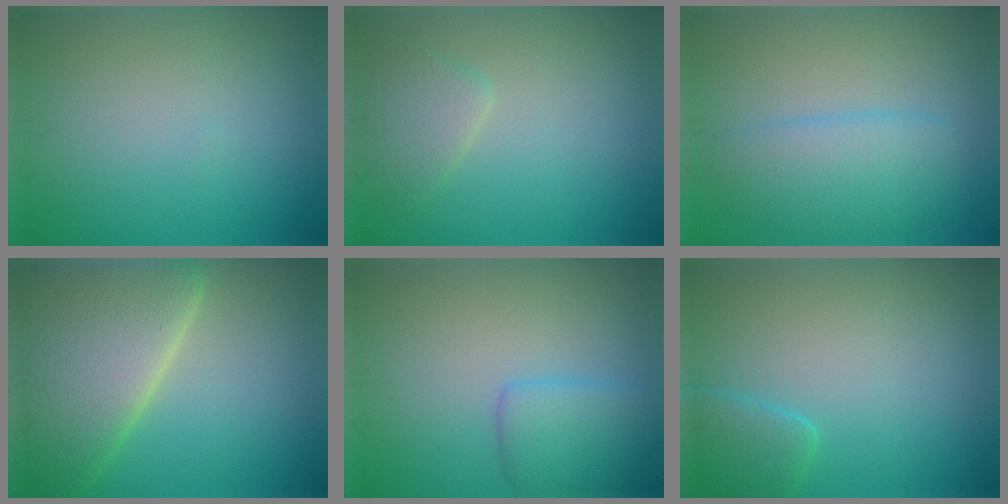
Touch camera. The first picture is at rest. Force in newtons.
{"total": 2.4, "press": 2.4, "slide": 0.2}
{"total": 4.0, "press": 4.0, "slide": 0.4}
{"total": 12.5, "press": 12.5, "slide": 0.8}
{"total": 3.1, "press": 3.1, "slide": 0.2}
{"total": 2.5, "press": 2.5, "slide": 0.3}